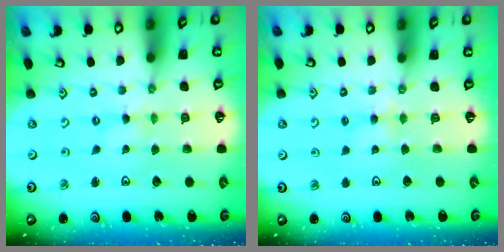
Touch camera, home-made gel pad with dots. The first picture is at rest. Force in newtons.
{"total": 2.4, "press": 2.4, "slide": 0.4}